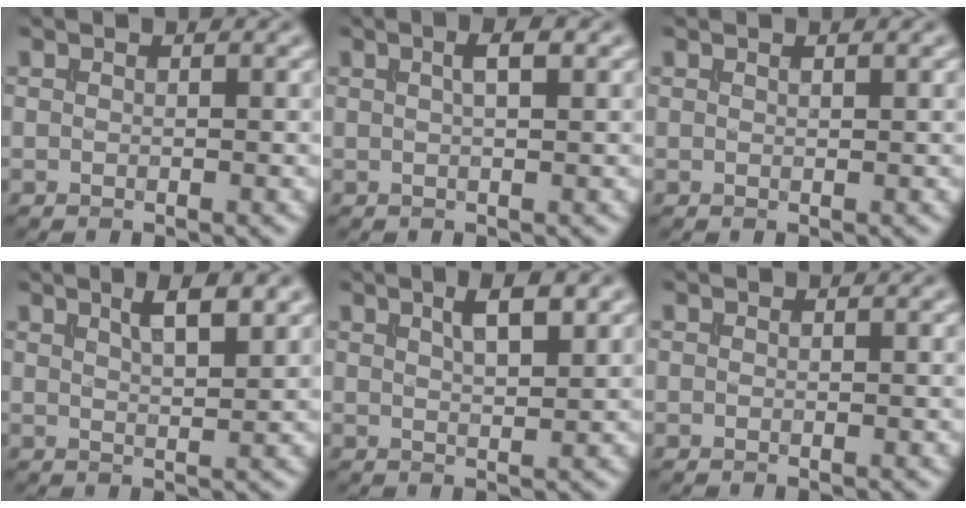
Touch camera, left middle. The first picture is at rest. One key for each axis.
{"total": 2.1, "fx": 0.8, "fy": 0.5, "fz": 1.9, "tx": -0.025, "ty": 0.006, "tz": 0.009}
{"total": 0.7, "fx": 0.5, "fy": 0.2, "fz": 0.4, "tx": -0.004, "ty": 0.002, "tz": 0.005}
{"total": 3.9, "fx": 2.2, "fy": 1.0, "fz": 3.0, "tx": -0.038, "ty": 0.009, "tz": 0.029}
{"total": 3.5, "fx": 1.8, "fy": 1.0, "fz": 2.9, "tx": -0.043, "ty": 0.006, "tz": 0.029}
{"total": 0.0}